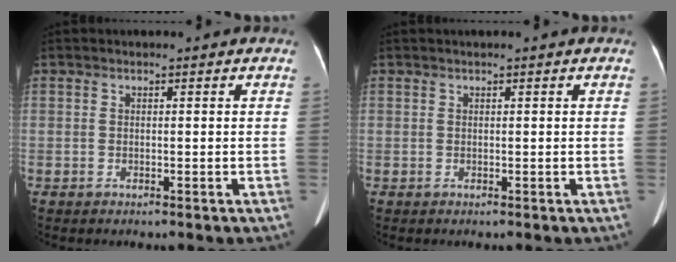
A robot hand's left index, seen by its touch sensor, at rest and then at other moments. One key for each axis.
{"total": 0.6, "fx": 0.5, "fy": -0.1, "fz": 0.4, "tx": -0.008, "ty": 0.010, "tz": 0.013}